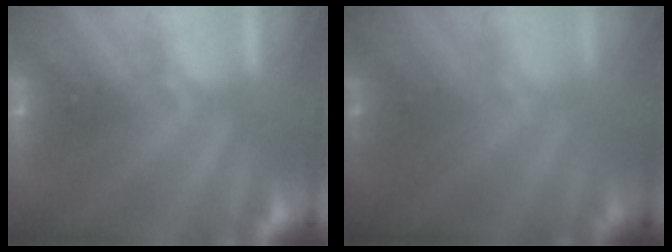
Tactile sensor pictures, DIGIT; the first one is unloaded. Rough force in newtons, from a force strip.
{"total": 1.6}